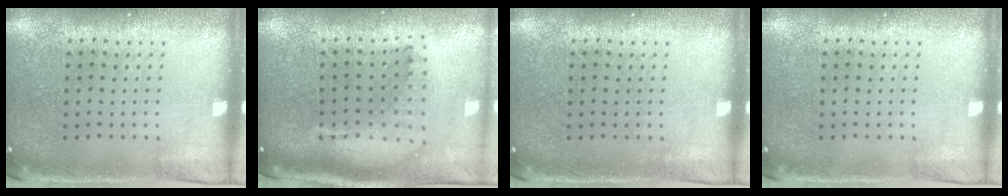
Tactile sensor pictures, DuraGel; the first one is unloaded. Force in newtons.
{"total": 2.3, "press": 1.7, "slide": 1.5}
{"total": 0.0}
{"total": 0.0}